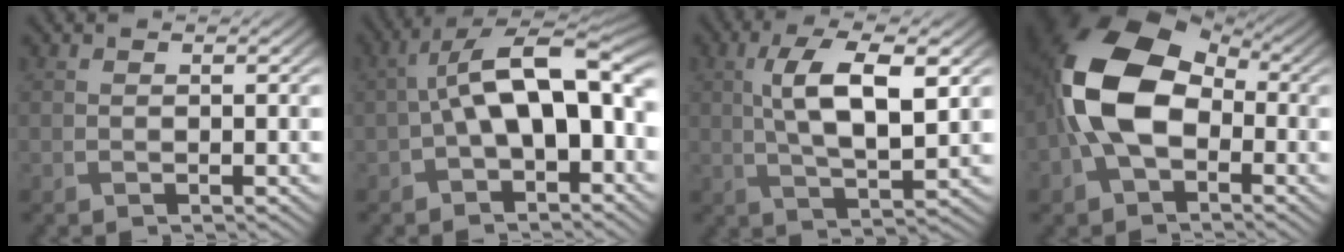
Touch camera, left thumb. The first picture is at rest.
{"total": 12.1, "force": [0.0, 6.3, 10.4], "torque": [-0.176, 0.018, -0.005]}
{"total": 9.2, "force": [1.6, 3.4, 8.4], "torque": [-0.160, 0.004, 0.028]}
{"total": 13.9, "force": [-1.0, 9.1, 10.4], "torque": [-0.234, 0.008, -0.035]}